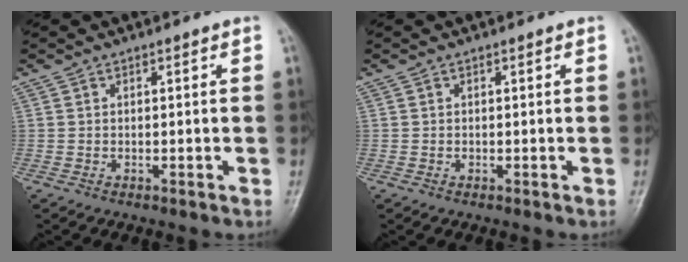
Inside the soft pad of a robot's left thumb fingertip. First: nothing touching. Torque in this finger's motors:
{"motor_torque": [-0.47, 0.26, 0.01, 0.00, 0.00]}